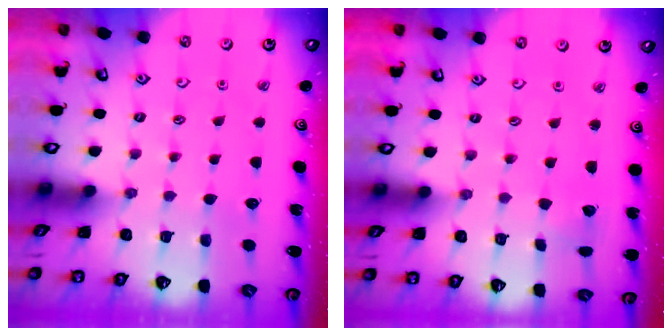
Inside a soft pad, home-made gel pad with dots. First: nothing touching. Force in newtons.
{"total": 3.2, "press": 3.2, "slide": 0.4}